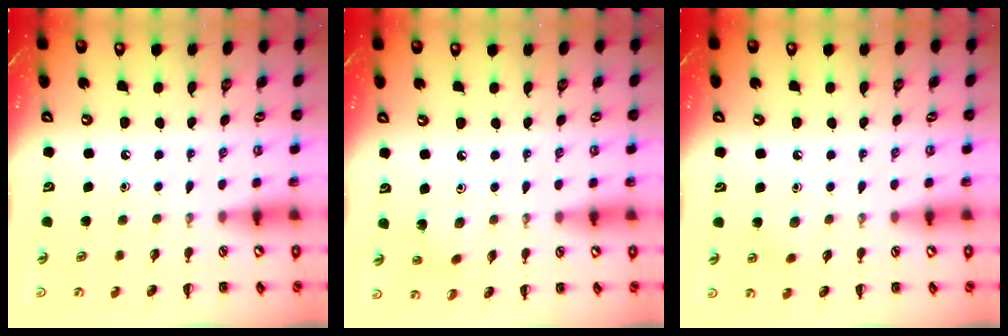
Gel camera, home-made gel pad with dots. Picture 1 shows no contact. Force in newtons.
{"total": 1.5, "press": 1.4, "slide": 0.5}
{"total": 4.9, "press": 4.6, "slide": 1.5}